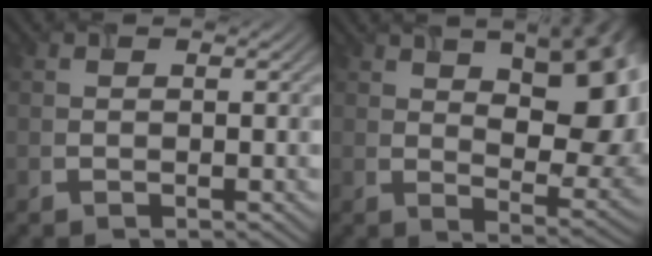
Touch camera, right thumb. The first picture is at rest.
{"total": 15.3, "force": [5.7, 7.6, 12.0], "torque": [-0.160, 0.008, 0.089]}